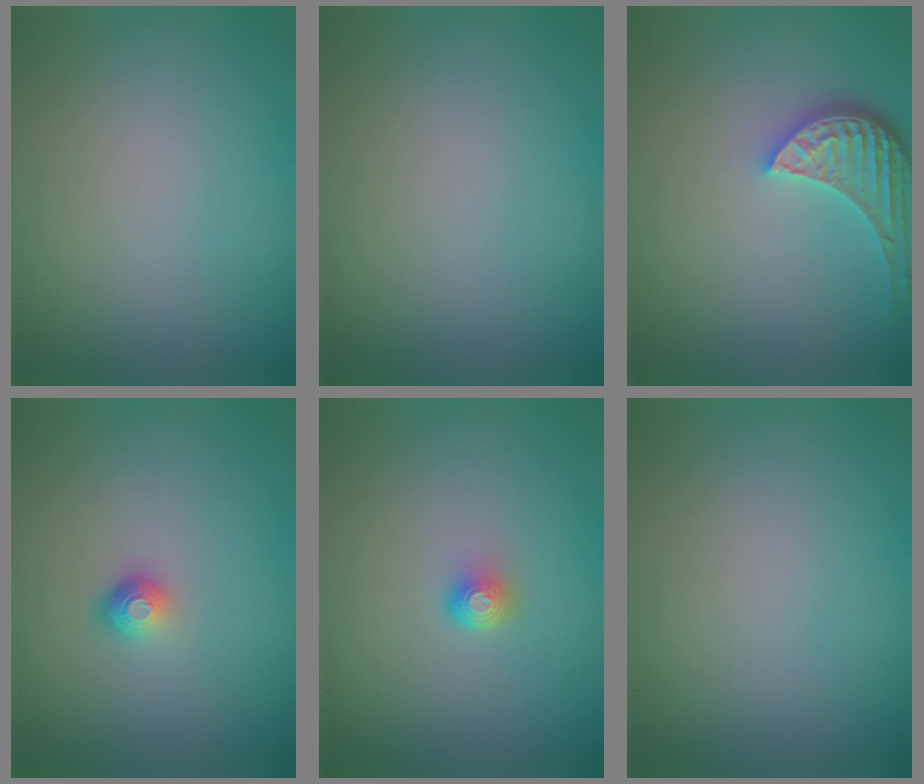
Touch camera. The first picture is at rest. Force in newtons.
{"total": 0.0}
{"total": 4.0, "press": 3.6, "slide": 1.8}
{"total": 1.8, "press": 1.2, "slide": 1.4}
{"total": 1.6, "press": 1.2, "slide": 1.1}
{"total": 0.0}